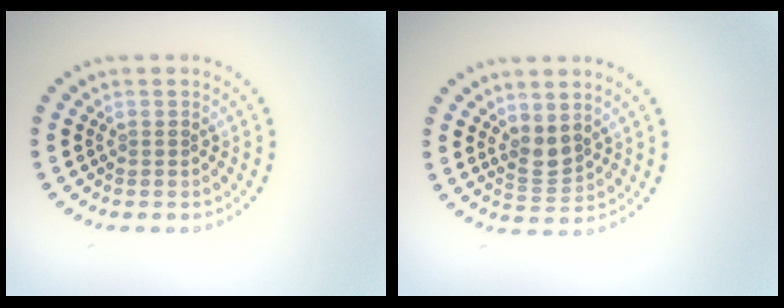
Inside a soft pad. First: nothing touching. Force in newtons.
{"total": 2.1, "press": 1.7, "slide": 1.2}